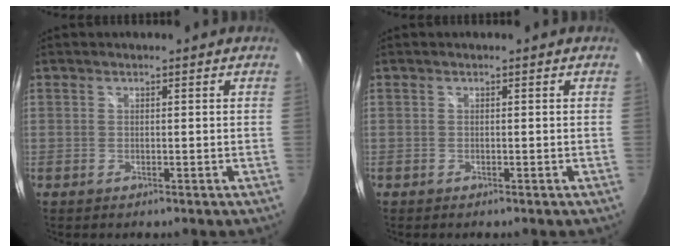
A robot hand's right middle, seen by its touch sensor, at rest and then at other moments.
{"total": 0.0}